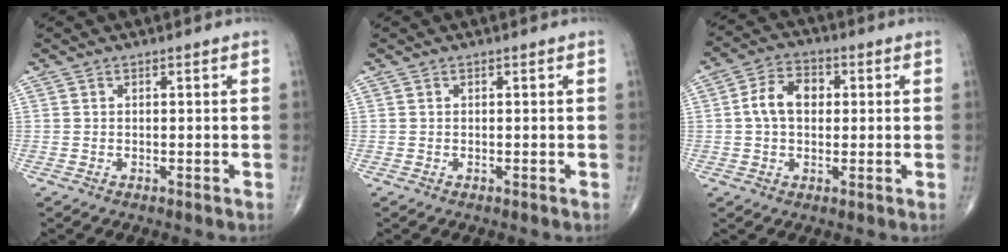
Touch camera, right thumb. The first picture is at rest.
{"total": 0.0}
{"total": 7.6, "force": [0.7, 5.2, 5.4], "torque": [-0.087, 0.018, 0.005]}